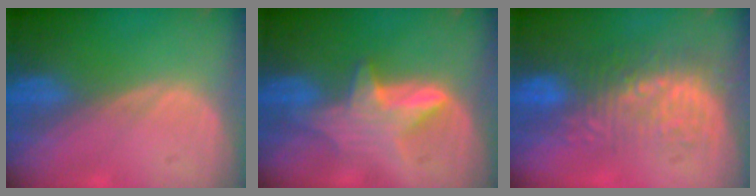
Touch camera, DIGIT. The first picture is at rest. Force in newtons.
{"total": 5.8, "press": 5.8, "slide": 0.8}
{"total": 9.0, "press": 8.6, "slide": 2.5}